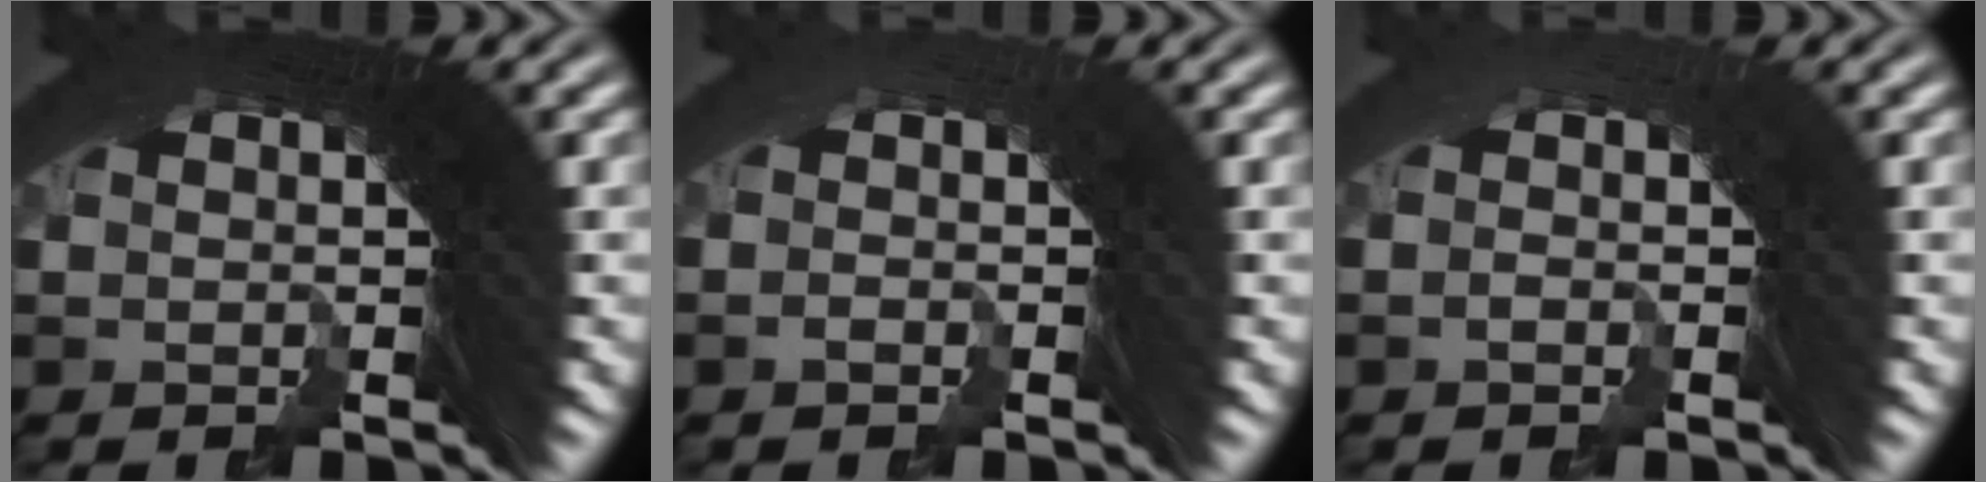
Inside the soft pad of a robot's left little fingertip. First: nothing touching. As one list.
[{"total": 1.8, "force": [-1.5, -0.5, -0.8], "torque": [0.024, 0.010, -0.033]}, {"total": 1.8, "force": [-1.5, -0.5, -0.7], "torque": [0.023, 0.010, -0.033]}]